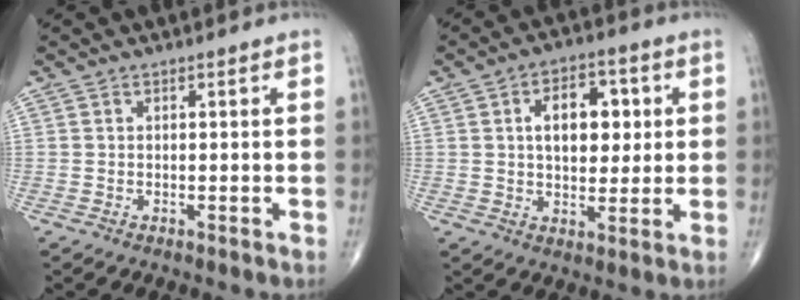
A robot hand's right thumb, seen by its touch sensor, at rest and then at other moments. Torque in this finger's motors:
{"motor_torque": [0.36, 2.27, 1.20, 0.31, 0.06]}